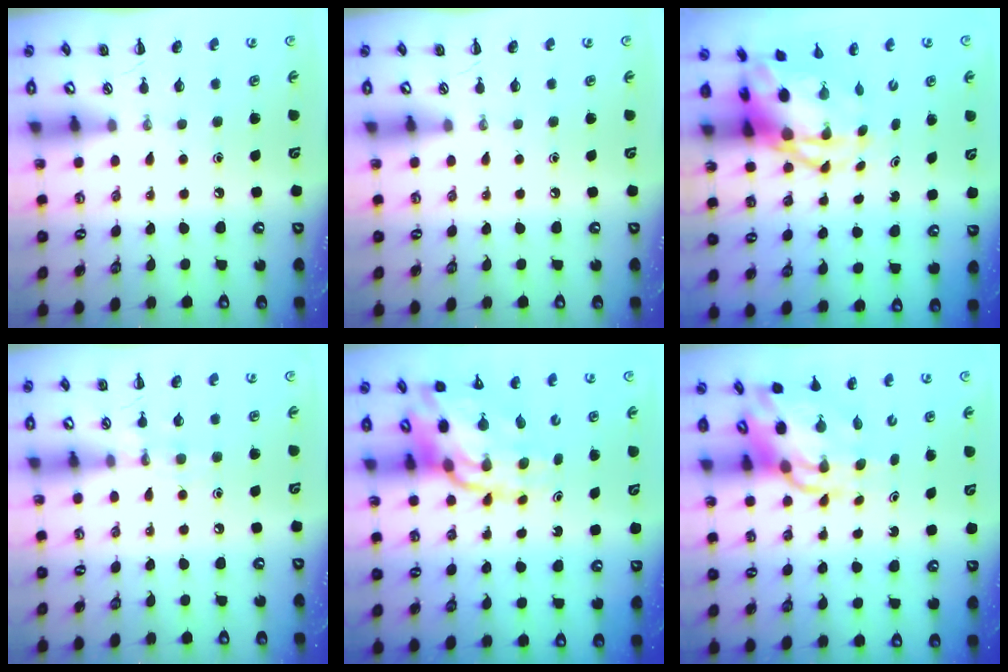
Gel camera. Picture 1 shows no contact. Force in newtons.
{"total": 0.0}
{"total": 6.6, "press": 6.4, "slide": 1.7}
{"total": 7.0, "press": 6.8, "slide": 1.5}
{"total": 13.8, "press": 13.2, "slide": 4.0}
{"total": 8.7, "press": 8.4, "slide": 2.2}